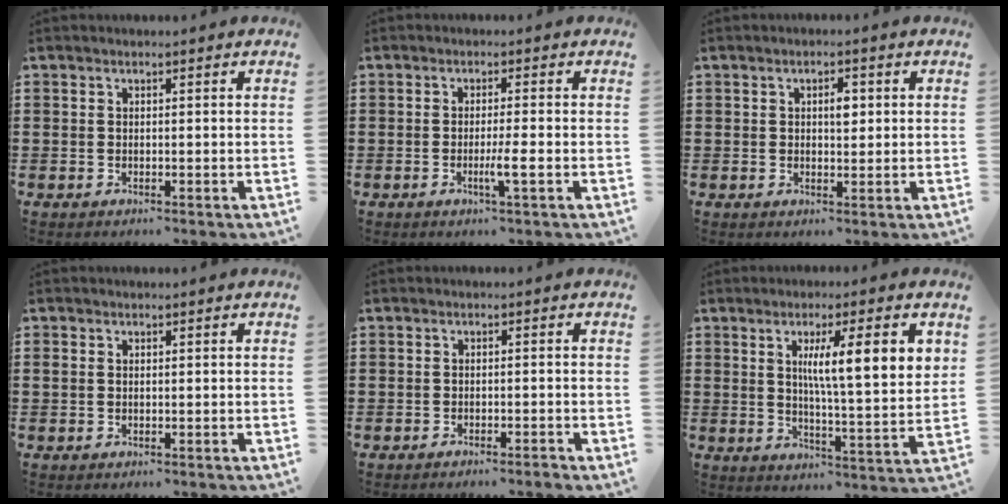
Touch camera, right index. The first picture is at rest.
{"total": 3.3, "force": [-1.2, -0.1, 3.0], "torque": [-0.057, -0.012, -0.024]}
{"total": 2.5, "force": [0.5, 1.0, 2.2], "torque": [-0.028, 0.002, 0.004]}
{"total": 0.6, "force": [0.0, 0.4, 0.4], "torque": [-0.010, 0.002, -0.001]}
{"total": 1.2, "force": [-1.0, -0.2, 0.5], "torque": [-0.010, -0.001, -0.020]}
{"total": 9.1, "force": [3.3, 0.9, 8.5], "torque": [-0.143, -0.009, 0.047]}